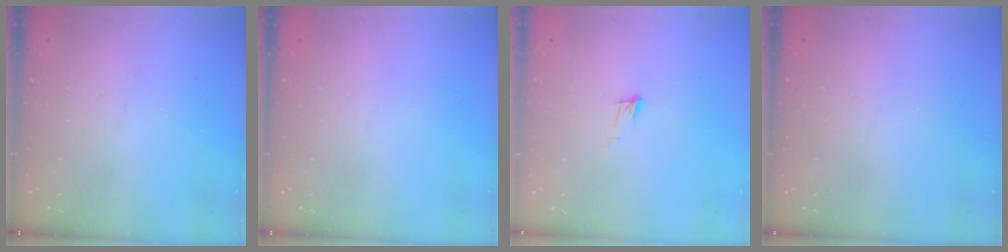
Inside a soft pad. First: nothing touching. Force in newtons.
{"total": 0.0}
{"total": 6.3, "press": 6.2, "slide": 1.0}
{"total": 1.5, "press": 1.5, "slide": 0.1}